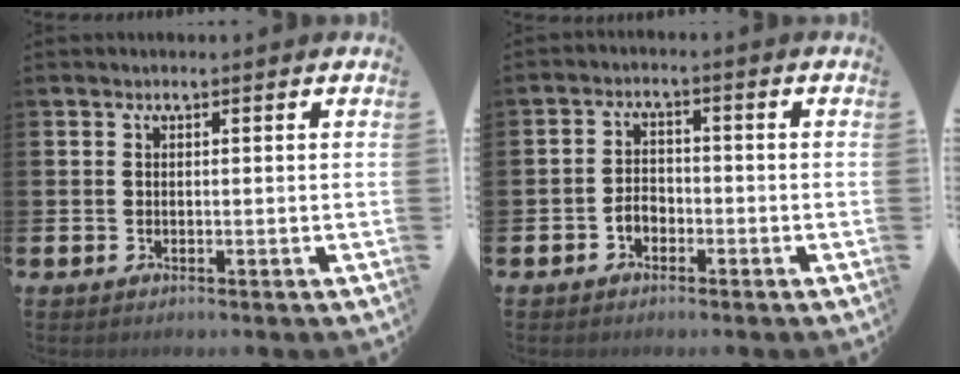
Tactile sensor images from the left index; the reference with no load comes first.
{"total": 2.3, "force": [-1.5, 1.5, 0.8], "torque": [-0.013, 0.002, -0.034]}